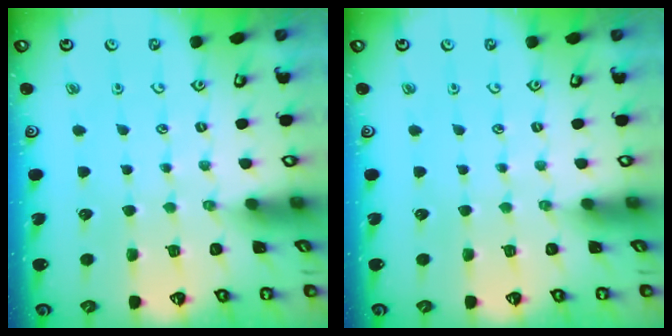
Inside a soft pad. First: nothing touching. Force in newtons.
{"total": 0.0}